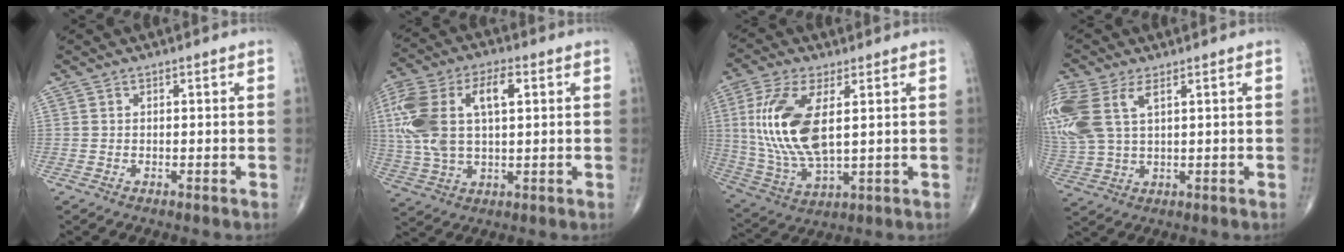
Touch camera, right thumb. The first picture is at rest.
{"total": 18.2, "force": [3.8, 9.3, 15.2], "torque": [-0.333, 0.019, 0.067]}
{"total": 16.2, "force": [2.9, 7.1, 14.3], "torque": [-0.312, -0.013, 0.065]}
{"total": 14.8, "force": [5.2, 7.9, 11.3], "torque": [-0.299, 0.006, 0.109]}